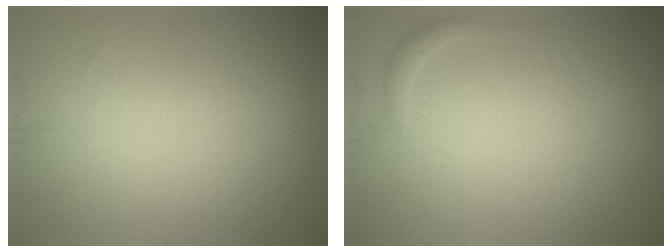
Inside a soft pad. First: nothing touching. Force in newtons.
{"total": 0.6, "press": 0.6, "slide": 0.1}